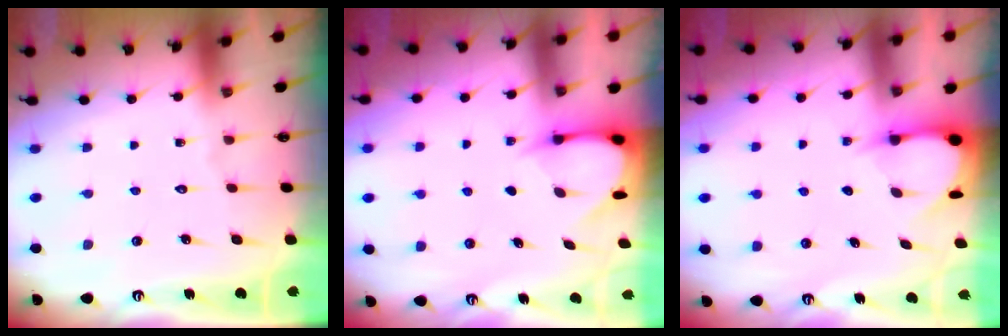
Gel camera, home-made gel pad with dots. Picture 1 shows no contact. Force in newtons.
{"total": 3.7, "press": 3.7, "slide": 0.3}
{"total": 3.5, "press": 3.5, "slide": 0.5}